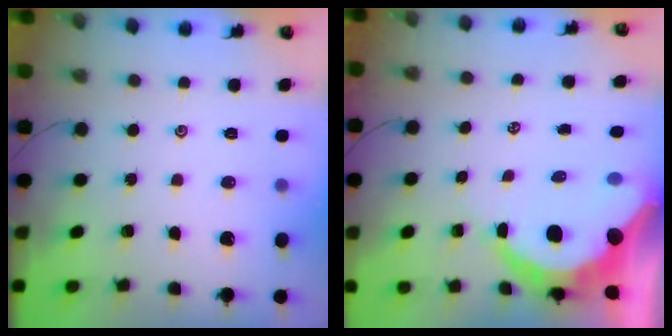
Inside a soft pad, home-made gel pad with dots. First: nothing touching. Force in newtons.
{"total": 13.4, "press": 13.3, "slide": 1.4}